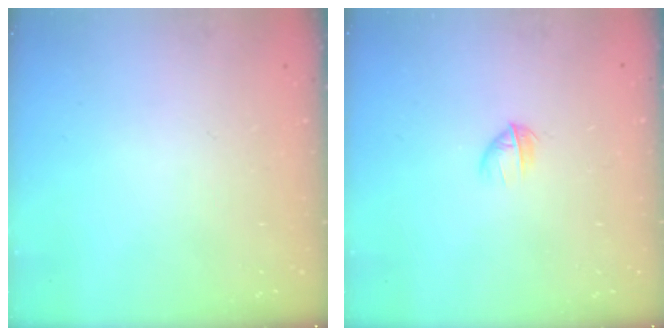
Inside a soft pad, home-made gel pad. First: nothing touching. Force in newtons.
{"total": 3.1, "press": 3.0, "slide": 0.9}